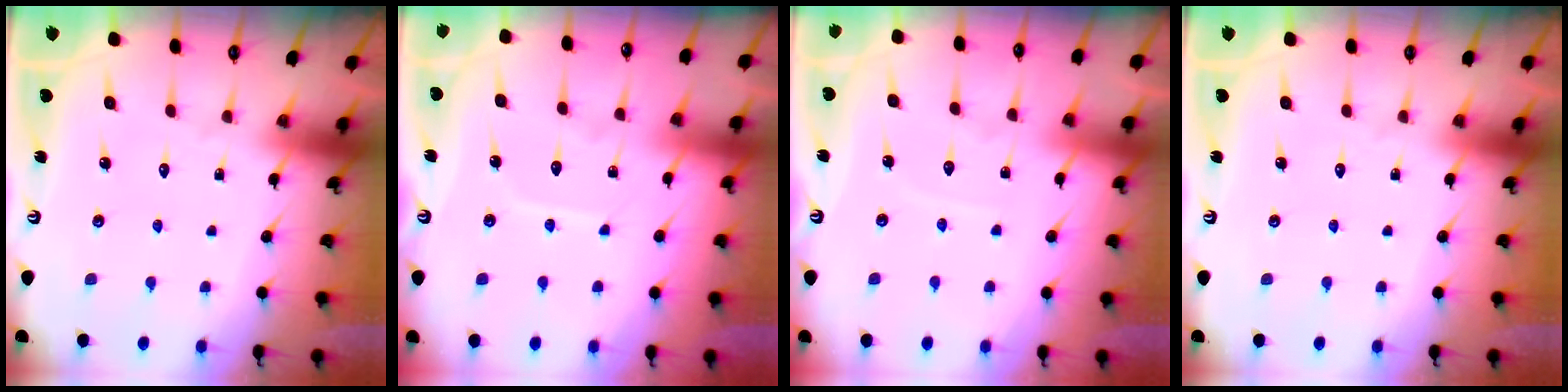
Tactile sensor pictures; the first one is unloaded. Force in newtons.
{"total": 4.8, "press": 4.8, "slide": 0.5}
{"total": 4.9, "press": 4.9, "slide": 0.6}
{"total": 0.0}